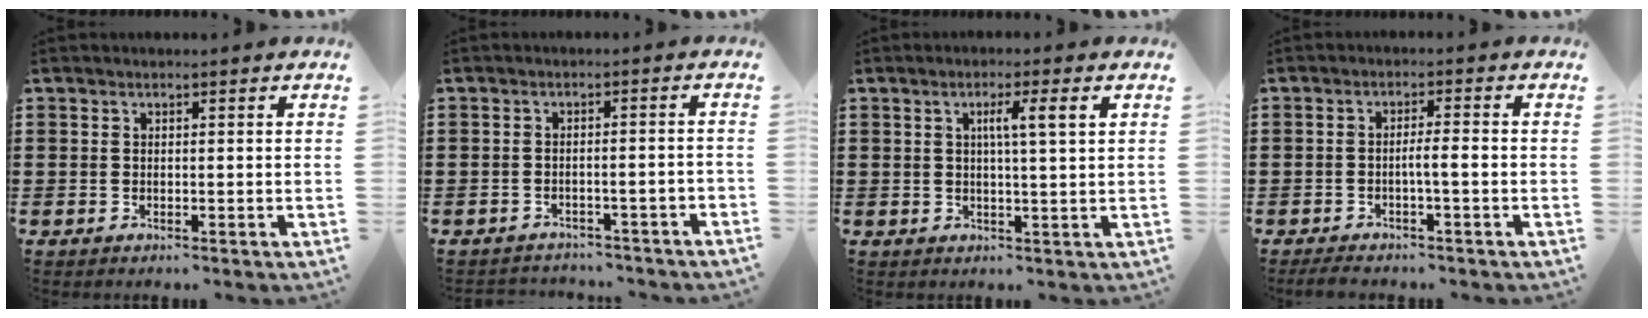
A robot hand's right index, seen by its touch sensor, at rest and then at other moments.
{"total": 2.2, "force": [-2.1, 0.3, 0.5], "torque": [-0.014, 0.001, -0.044]}
{"total": 4.0, "force": [0.9, 0.1, 3.9], "torque": [-0.075, 0.000, 0.011]}
{"total": 3.1, "force": [-1.9, 0.1, 2.5], "torque": [-0.051, -0.006, -0.039]}